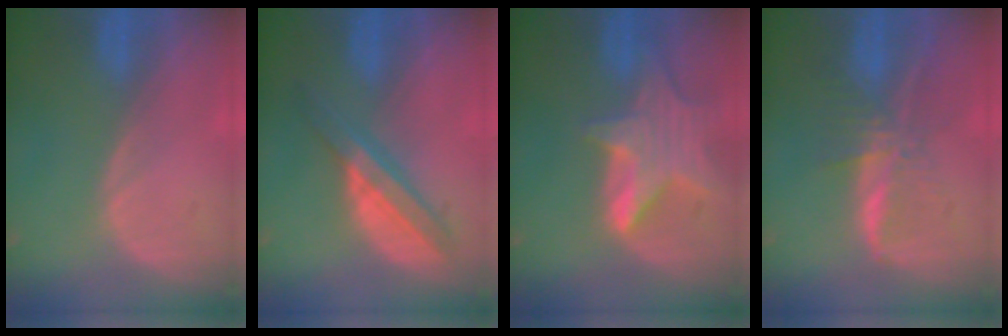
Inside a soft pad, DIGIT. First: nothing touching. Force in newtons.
{"total": 5.9, "press": 5.9, "slide": 0.1}
{"total": 8.1, "press": 7.3, "slide": 3.6}
{"total": 7.9, "press": 6.6, "slide": 4.2}